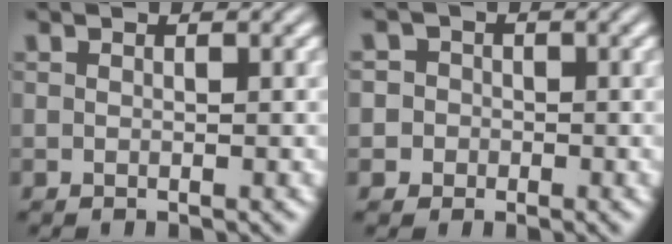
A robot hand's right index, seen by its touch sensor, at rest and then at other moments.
{"total": 4.3, "force": [-0.9, 4.2, 0.7], "torque": [-0.017, -0.008, -0.023]}